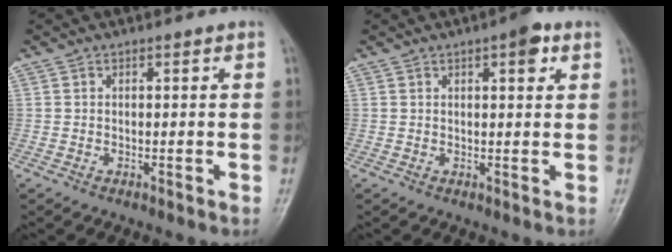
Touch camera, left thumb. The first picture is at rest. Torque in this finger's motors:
{"motor_torque": [0.60, 0.29, 0.21, -0.34, 0.00]}